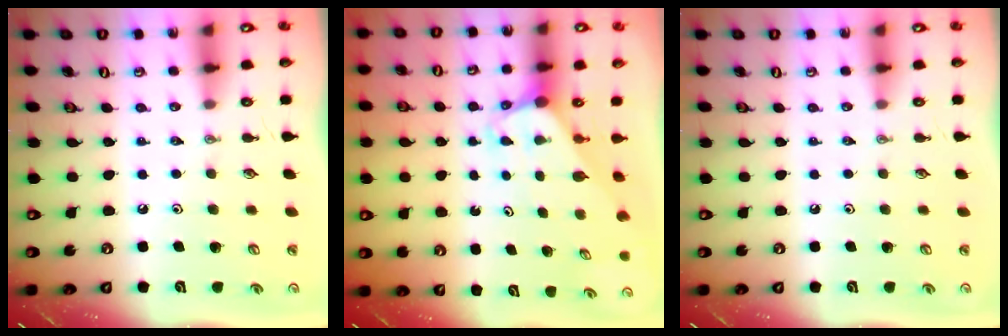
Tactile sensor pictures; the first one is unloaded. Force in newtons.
{"total": 3.0, "press": 3.0, "slide": 0.0}
{"total": 0.0}